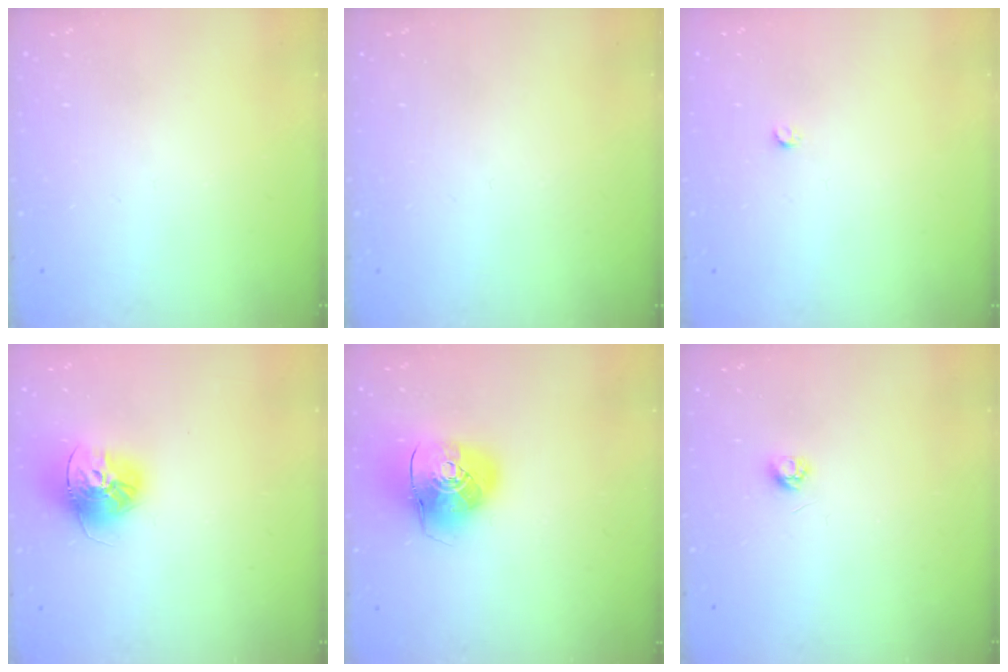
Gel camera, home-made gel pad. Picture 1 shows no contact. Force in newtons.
{"total": 0.0}
{"total": 2.4, "press": 2.4, "slide": 0.3}
{"total": 15.1, "press": 15.0, "slide": 1.5}
{"total": 10.9, "press": 10.7, "slide": 1.8}
{"total": 3.7, "press": 3.7, "slide": 0.3}